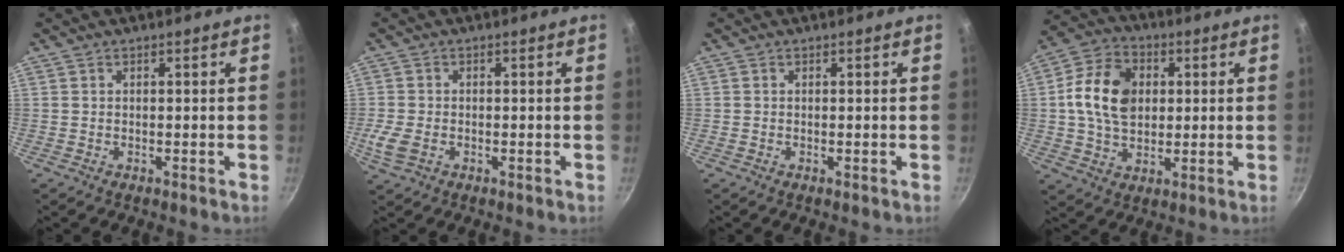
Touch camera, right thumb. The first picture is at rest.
{"total": 4.3, "force": [-1.2, 2.9, 2.9], "torque": [-0.067, -0.004, -0.022]}
{"total": 0.0}
{"total": 13.4, "force": [1.9, 9.7, 9.1], "torque": [-0.145, 0.008, 0.022]}